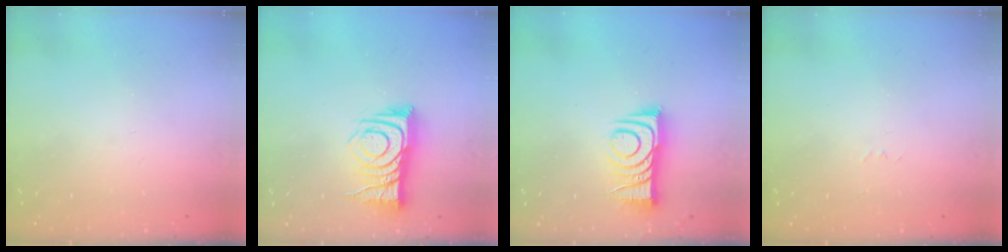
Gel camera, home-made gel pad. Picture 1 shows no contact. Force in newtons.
{"total": 11.9, "press": 11.9, "slide": 0.6}
{"total": 9.3, "press": 9.3, "slide": 0.6}
{"total": 2.6, "press": 2.6, "slide": 0.4}